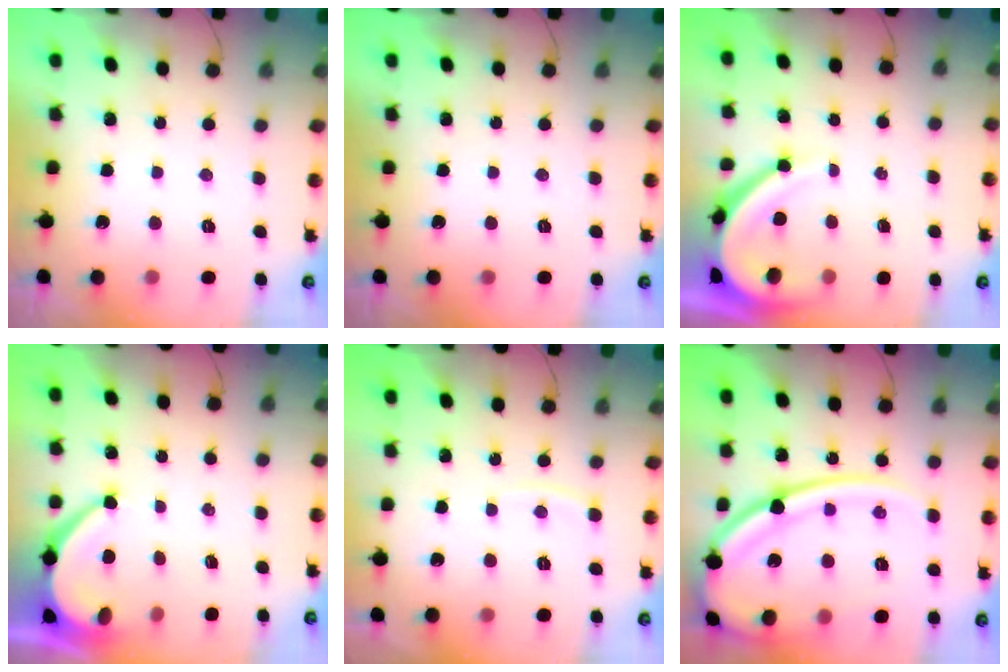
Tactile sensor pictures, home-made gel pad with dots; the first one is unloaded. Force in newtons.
{"total": 0.0}
{"total": 10.3, "press": 10.2, "slide": 0.9}
{"total": 6.6, "press": 6.6, "slide": 0.4}
{"total": 3.7, "press": 3.6, "slide": 0.5}
{"total": 20.1, "press": 20.0, "slide": 2.1}